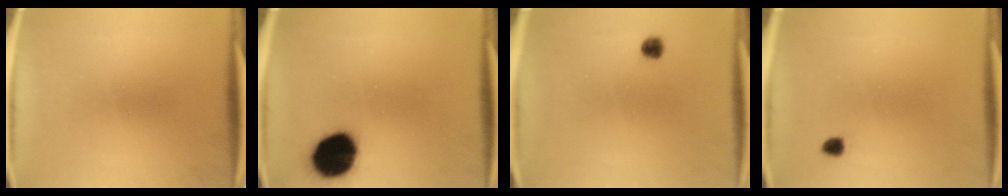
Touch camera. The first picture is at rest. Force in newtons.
{"total": 14.7}
{"total": 2.4}
{"total": 1.3}